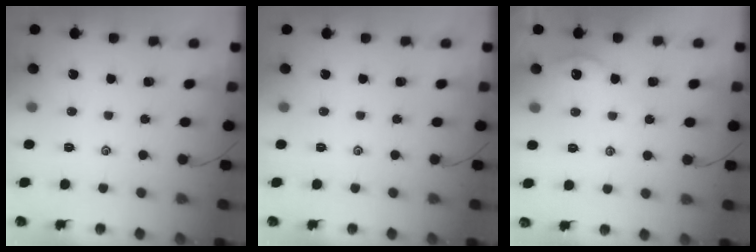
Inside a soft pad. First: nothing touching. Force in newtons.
{"total": 0.0}
{"total": 1.6, "press": 1.5, "slide": 0.3}